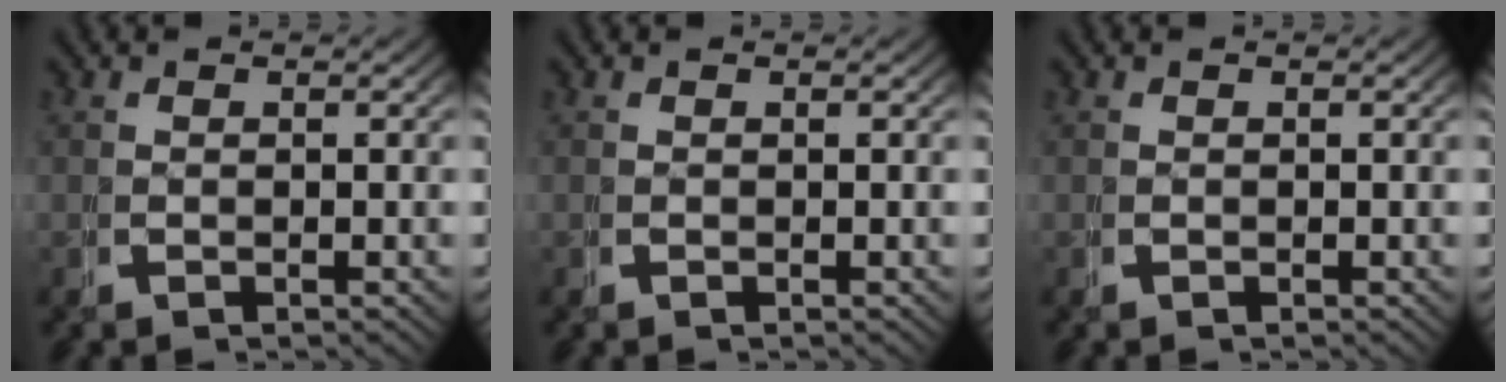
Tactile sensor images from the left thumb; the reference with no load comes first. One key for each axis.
{"total": 0.0}
{"total": 0.0}